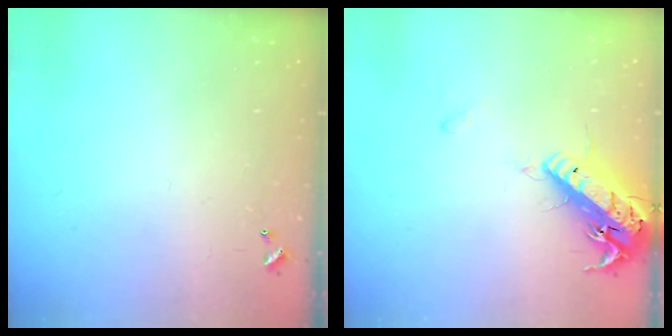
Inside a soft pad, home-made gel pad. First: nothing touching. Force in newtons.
{"total": 17.3, "press": 16.9, "slide": 3.7}